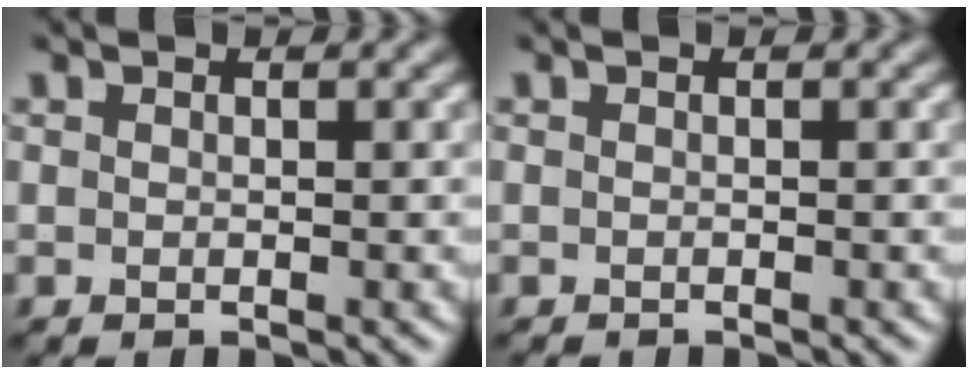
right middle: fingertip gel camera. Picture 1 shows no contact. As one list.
[{"total": 1.0, "force": [-1.0, 0.1, 0.3], "torque": [0.009, -0.003, -0.015]}]